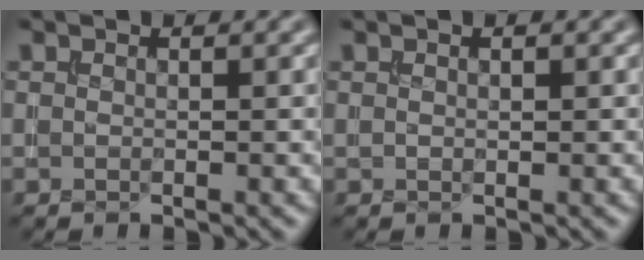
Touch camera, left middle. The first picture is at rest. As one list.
[{"total": 0.6, "force": [0.2, 0.3, 0.5], "torque": [-0.009, 0.001, 0.004]}]